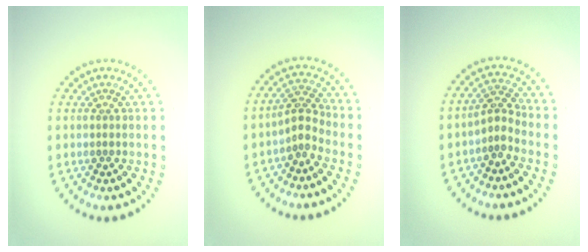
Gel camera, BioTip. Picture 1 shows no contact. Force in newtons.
{"total": 2.2, "press": 1.4, "slide": 1.7}
{"total": 2.0, "press": 1.5, "slide": 1.4}